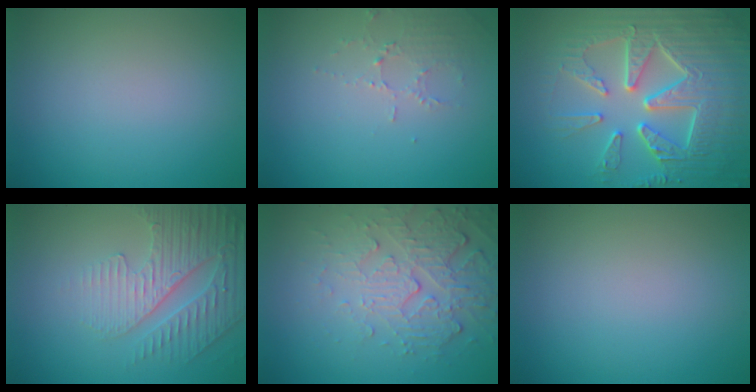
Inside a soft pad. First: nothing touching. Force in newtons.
{"total": 1.9, "press": 1.8, "slide": 0.4}
{"total": 8.9, "press": 6.5, "slide": 6.2}
{"total": 4.8, "press": 3.6, "slide": 3.1}
{"total": 5.6, "press": 3.7, "slide": 4.2}
{"total": 0.0}